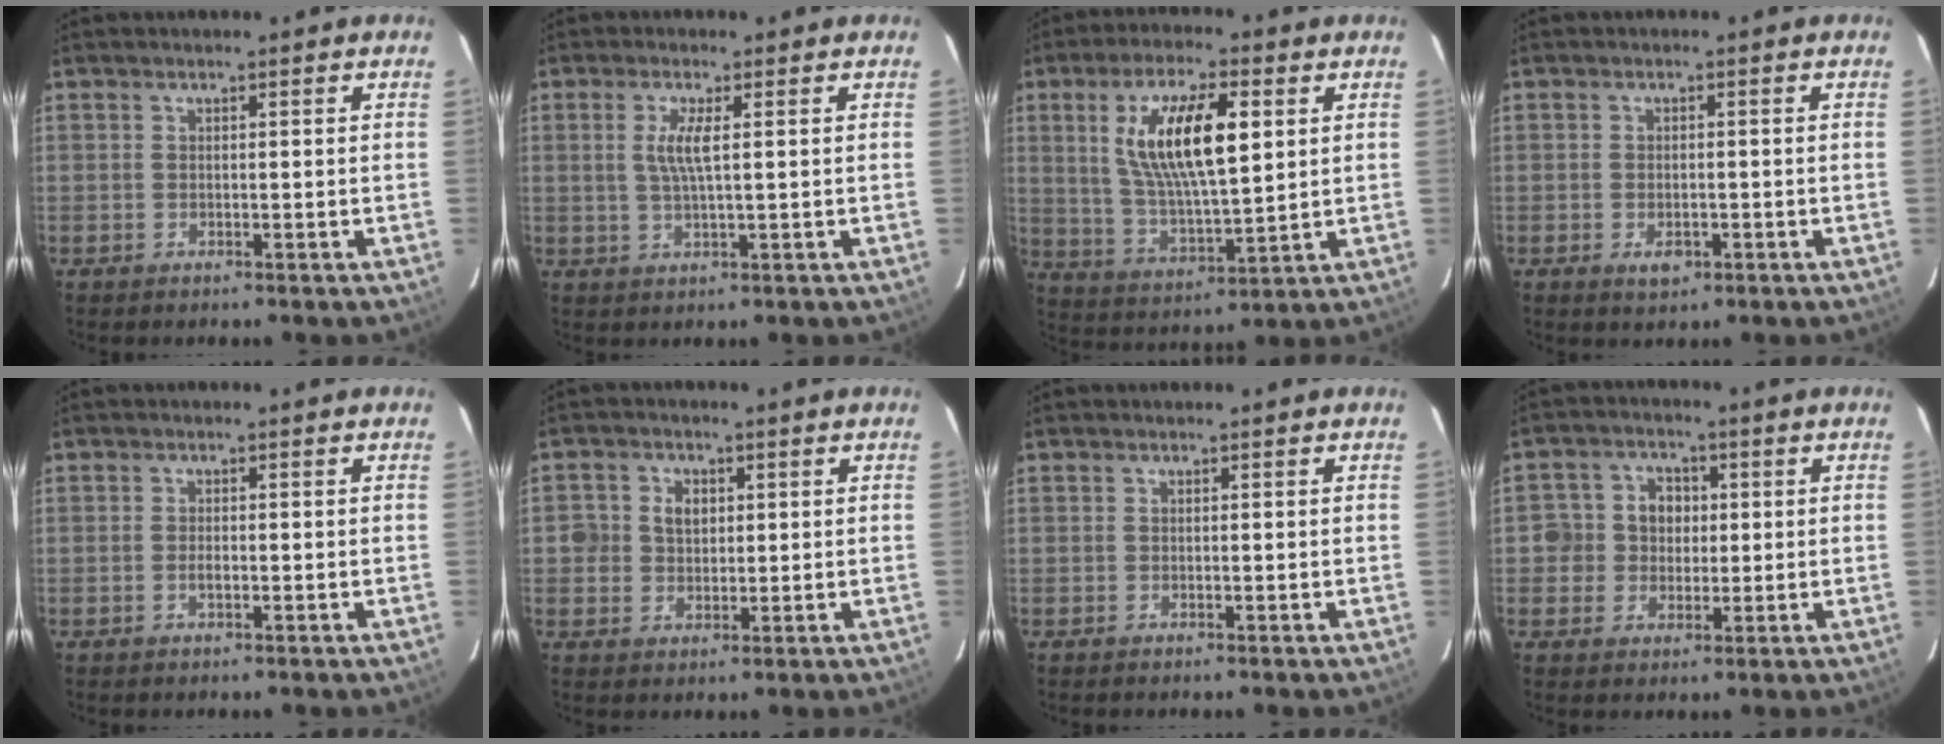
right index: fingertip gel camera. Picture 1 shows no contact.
{"total": 4.0, "force": [0.8, 0.3, 3.9], "torque": [-0.077, -0.003, 0.014]}
{"total": 15.5, "force": [4.3, 5.0, 14.0], "torque": [-0.265, 0.004, 0.087]}
{"total": 2.8, "force": [-1.1, 1.9, 1.8], "torque": [-0.032, -0.004, -0.013]}
{"total": 1.1, "force": [-0.4, 0.6, 0.8], "torque": [-0.015, -0.001, -0.007]}
{"total": 4.9, "force": [0.4, 4.6, 1.5], "torque": [-0.025, 0.016, 0.008]}
{"total": 0.0}
{"total": 6.1, "force": [-0.1, 5.9, 1.4], "torque": [-0.019, 0.021, -0.005]}